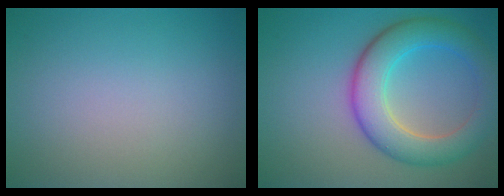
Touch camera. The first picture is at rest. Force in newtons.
{"total": 6.9, "press": 6.9, "slide": 0.2}